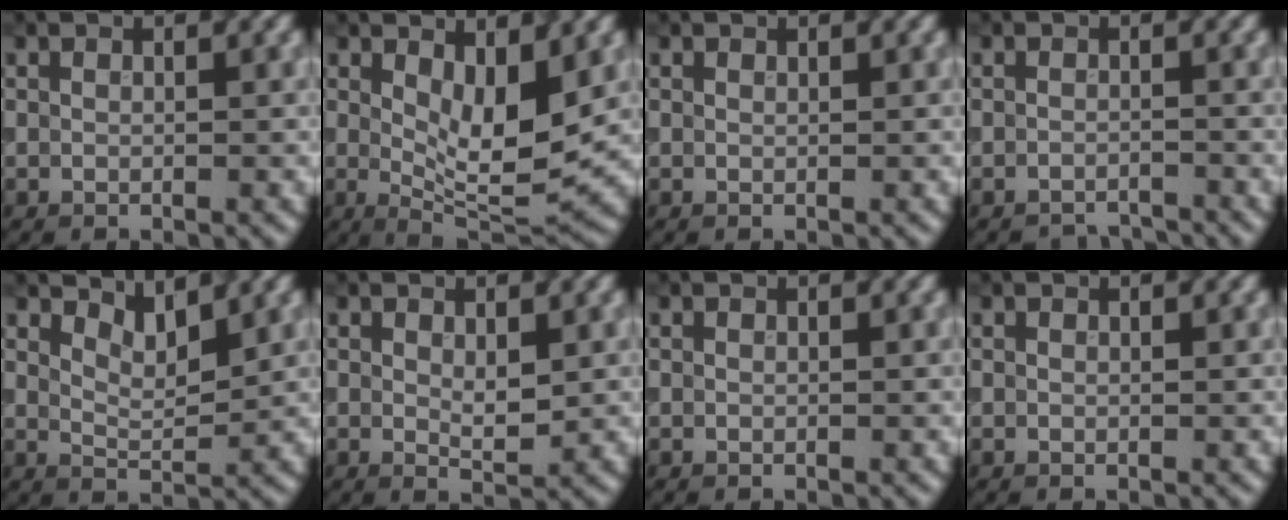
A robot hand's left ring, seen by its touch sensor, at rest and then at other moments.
{"total": 6.6, "force": [1.5, 2.4, 6.0], "torque": [-0.097, -0.018, 0.028]}
{"total": 0.0}
{"total": 2.4, "force": [-2.3, 0.3, 0.1], "torque": [0.006, -0.002, -0.035]}
{"total": 2.6, "force": [2.3, 0.5, 1.2], "torque": [-0.023, -0.010, 0.040]}
{"total": 1.8, "force": [0.5, 0.7, 1.6], "torque": [-0.028, -0.003, 0.011]}
{"total": 0.0}
{"total": 0.0}